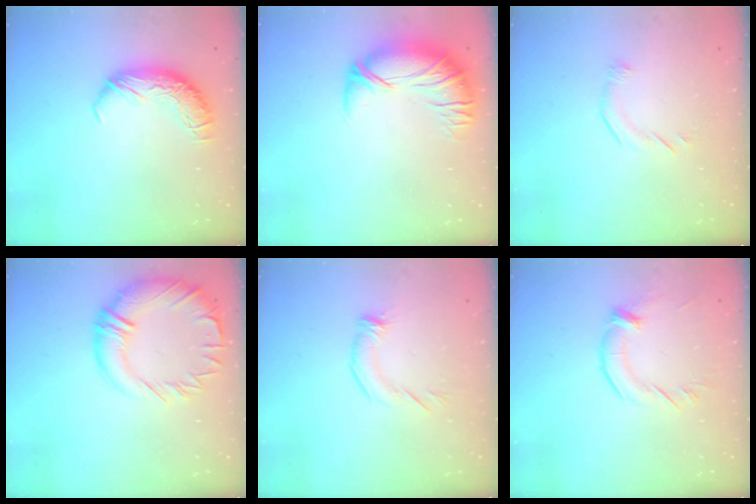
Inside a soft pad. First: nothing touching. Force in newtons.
{"total": 3.1, "press": 1.0, "slide": 2.9}
{"total": 5.4, "press": 5.3, "slide": 1.1}
{"total": 6.7, "press": 5.7, "slide": 3.6}
{"total": 2.8, "press": 2.7, "slide": 0.8}
{"total": 1.9, "press": 1.6, "slide": 1.1}